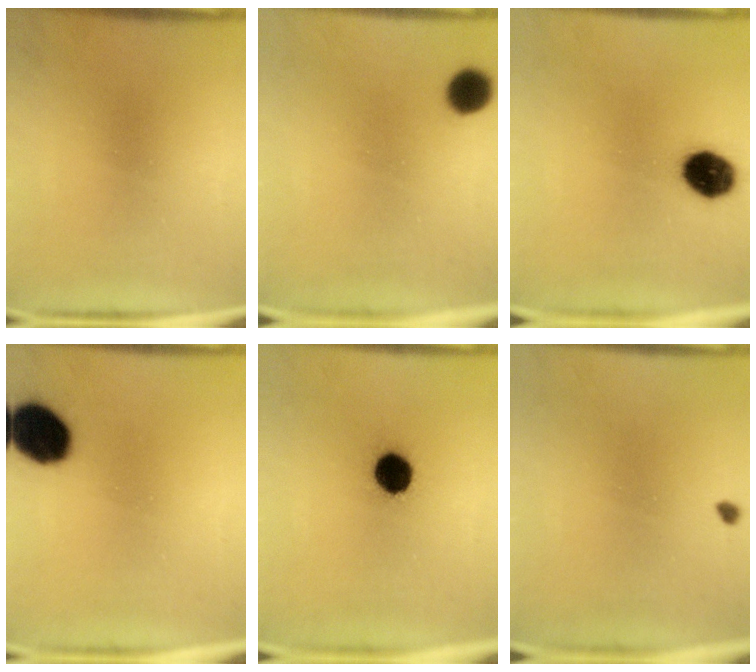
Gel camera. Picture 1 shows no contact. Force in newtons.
{"total": 5.1}
{"total": 9.6}
{"total": 13.1}
{"total": 7.9}
{"total": 0.7}